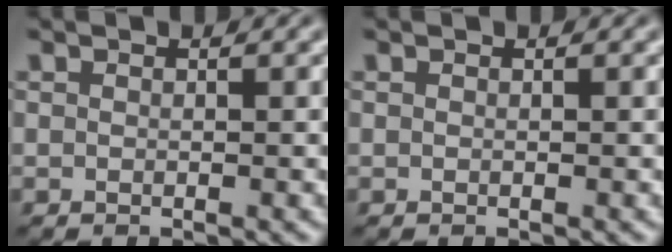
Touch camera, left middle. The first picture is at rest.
{"total": 0.0}